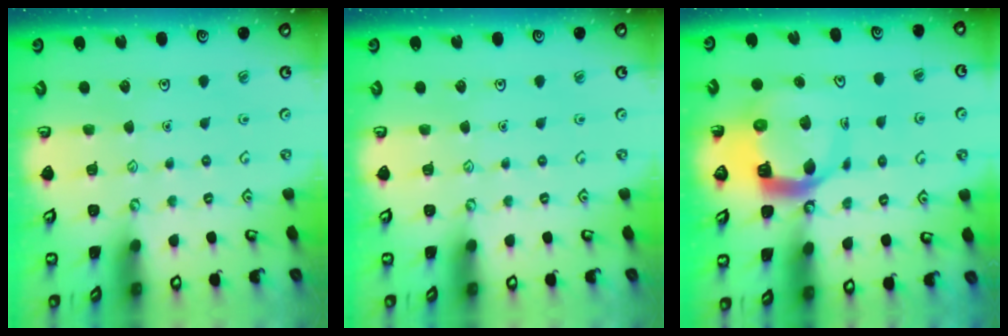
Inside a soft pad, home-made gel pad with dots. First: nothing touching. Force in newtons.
{"total": 0.0}
{"total": 10.3, "press": 10.3, "slide": 1.2}